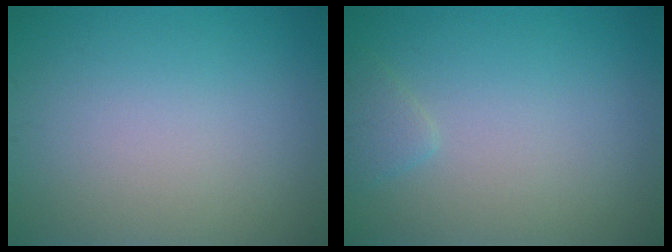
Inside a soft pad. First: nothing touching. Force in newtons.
{"total": 1.1, "press": 1.1, "slide": 0.1}